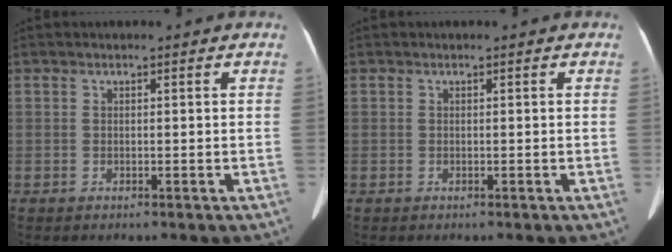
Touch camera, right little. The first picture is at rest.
{"total": 0.0}